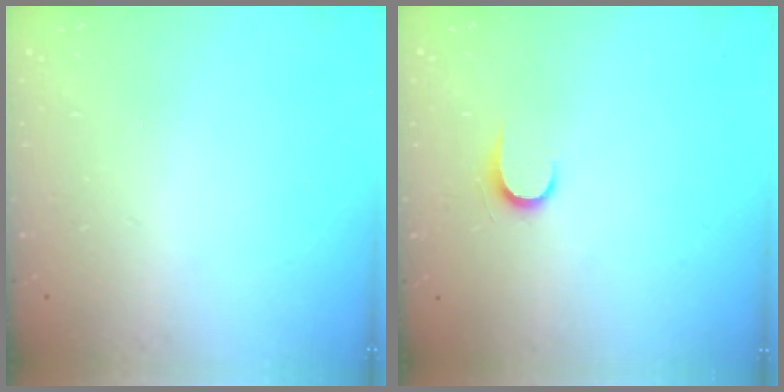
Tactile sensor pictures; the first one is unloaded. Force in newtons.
{"total": 6.6, "press": 6.6, "slide": 0.7}